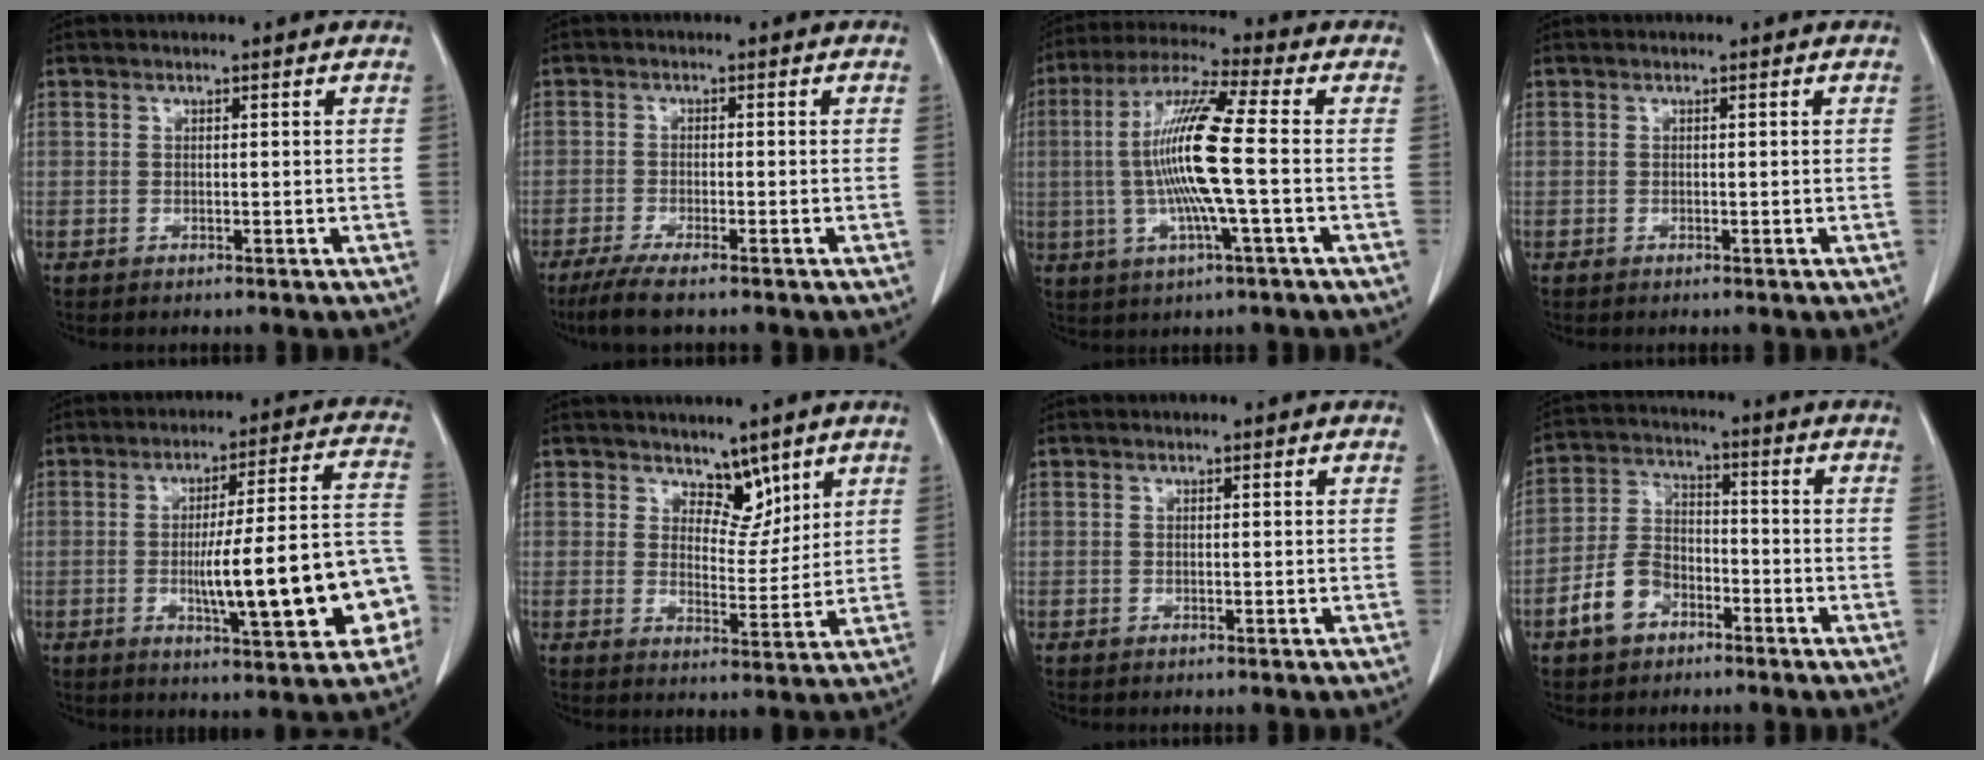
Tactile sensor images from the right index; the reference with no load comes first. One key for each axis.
{"total": 5.2, "fx": -3.8, "fy": 0.3, "fz": 3.4, "tx": -0.062, "ty": -0.014, "tz": -0.066}
{"total": 13.5, "fx": -0.5, "fy": 0.0, "fz": 13.5, "tx": -0.271, "ty": 0.004, "tz": -0.017}
{"total": 0.0}
{"total": 17.3, "fx": -4.0, "fy": 2.5, "fz": 16.6, "tx": -0.197, "ty": 0.031, "tz": -0.042}
{"total": 5.0, "fx": 3.8, "fy": 2.6, "fz": 1.9, "tx": -0.018, "ty": -0.009, "tz": 0.067}
{"total": 0.0}
{"total": 7.5, "fx": -4.0, "fy": 5.0, "fz": 4.0, "tx": -0.095, "ty": 0.017, "tz": -0.072}